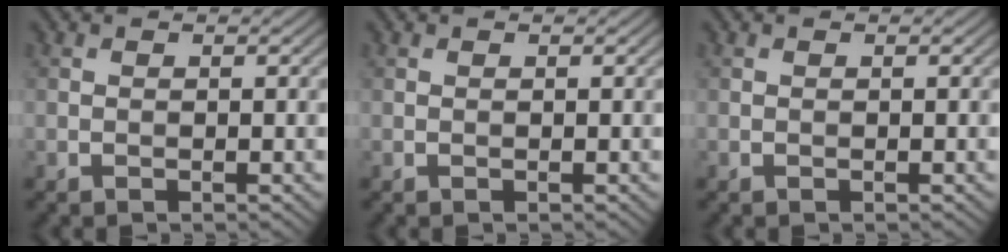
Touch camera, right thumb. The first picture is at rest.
{"total": 0.0}
{"total": 0.0}